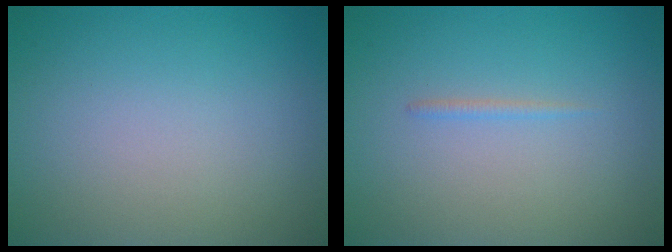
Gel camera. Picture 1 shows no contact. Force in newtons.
{"total": 0.6, "press": 0.6, "slide": 0.0}